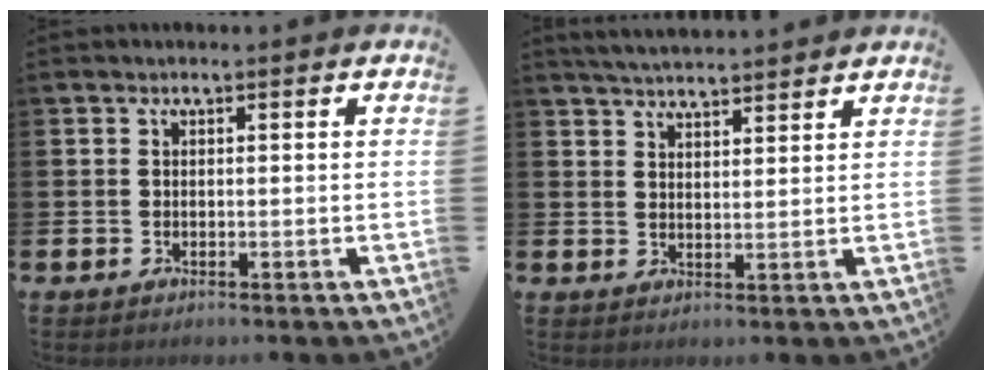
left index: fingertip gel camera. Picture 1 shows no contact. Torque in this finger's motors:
{"motor_torque": [0.09, -0.35, 0.62, 0.17]}